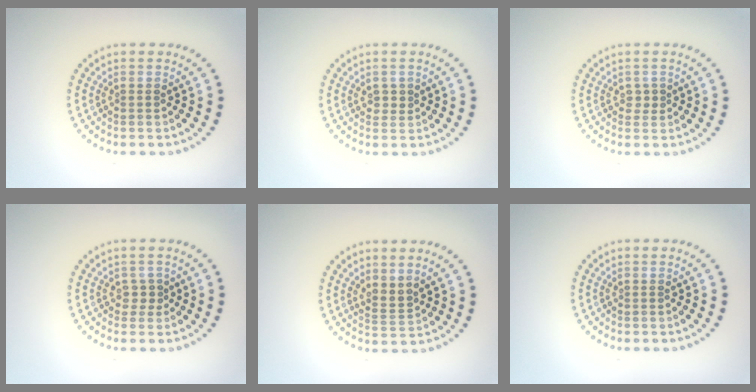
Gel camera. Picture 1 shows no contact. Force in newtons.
{"total": 1.2, "press": 1.2, "slide": 0.3}
{"total": 0.8, "press": 0.8, "slide": 0.3}
{"total": 1.1, "press": 0.9, "slide": 0.6}
{"total": 2.0, "press": 1.4, "slide": 1.3}
{"total": 0.0}